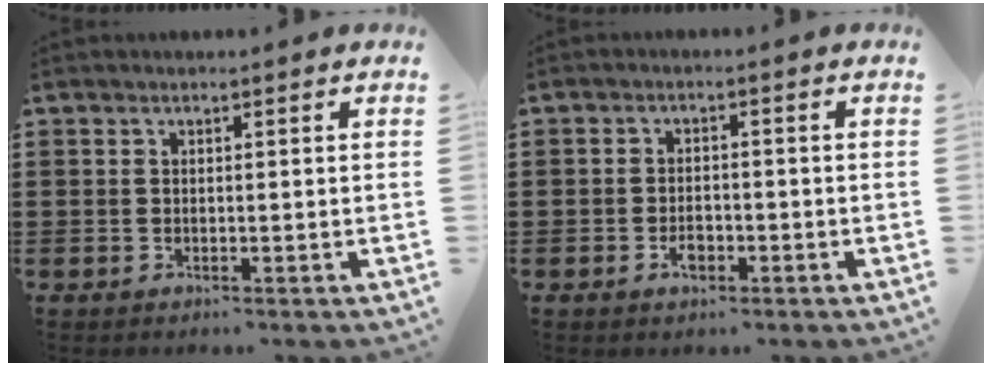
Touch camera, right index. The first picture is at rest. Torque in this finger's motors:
{"motor_torque": [-0.76, 1.38, 0.05, 0.01]}